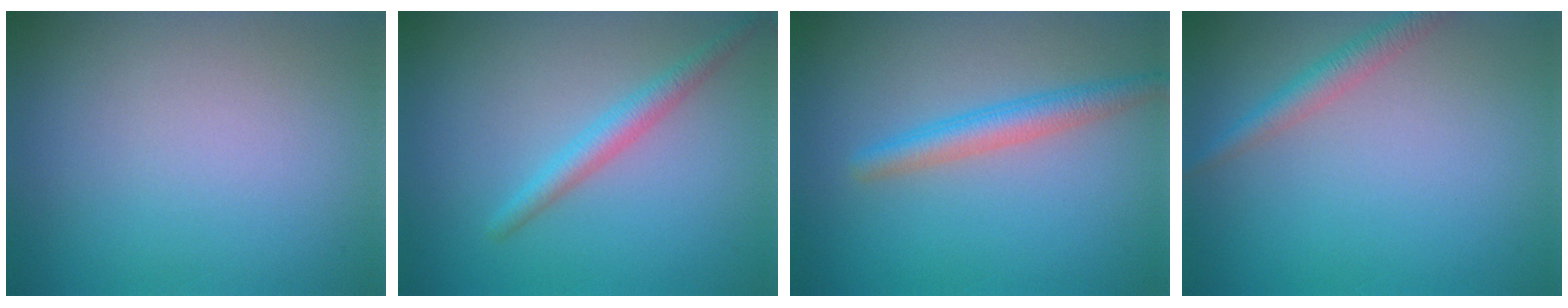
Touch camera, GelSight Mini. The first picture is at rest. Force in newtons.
{"total": 2.1, "press": 2.1, "slide": 0.0}
{"total": 2.8, "press": 2.8, "slide": 0.1}
{"total": 2.1, "press": 2.1, "slide": 0.0}